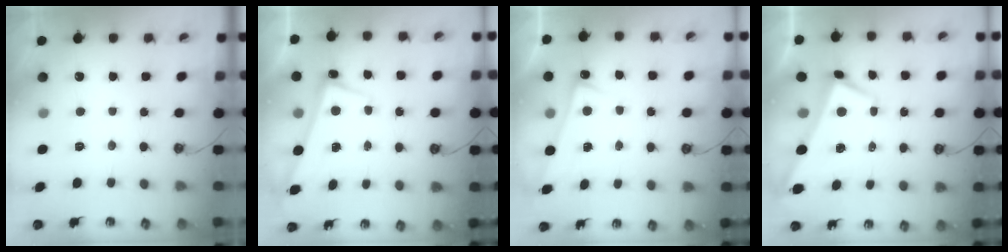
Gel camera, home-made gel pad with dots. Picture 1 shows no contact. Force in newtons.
{"total": 2.6, "press": 2.6, "slide": 0.6}
{"total": 6.7, "press": 6.7, "slide": 0.4}
{"total": 3.6, "press": 3.6, "slide": 0.6}